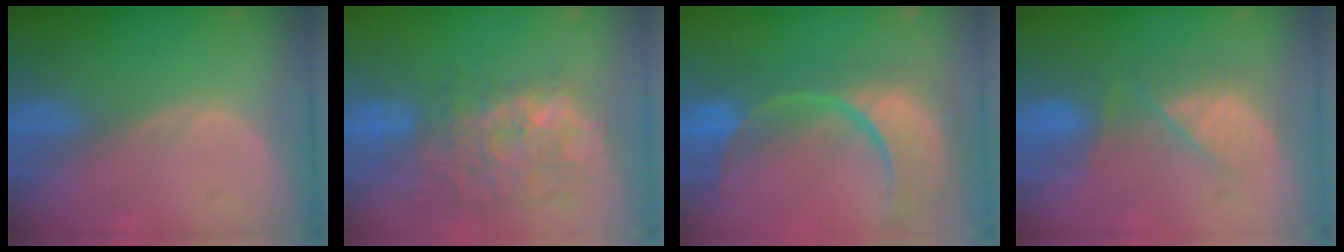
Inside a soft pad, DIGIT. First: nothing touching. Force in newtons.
{"total": 10.9, "press": 10.2, "slide": 3.8}
{"total": 13.9, "press": 11.0, "slide": 8.5}
{"total": 7.1, "press": 6.7, "slide": 2.4}